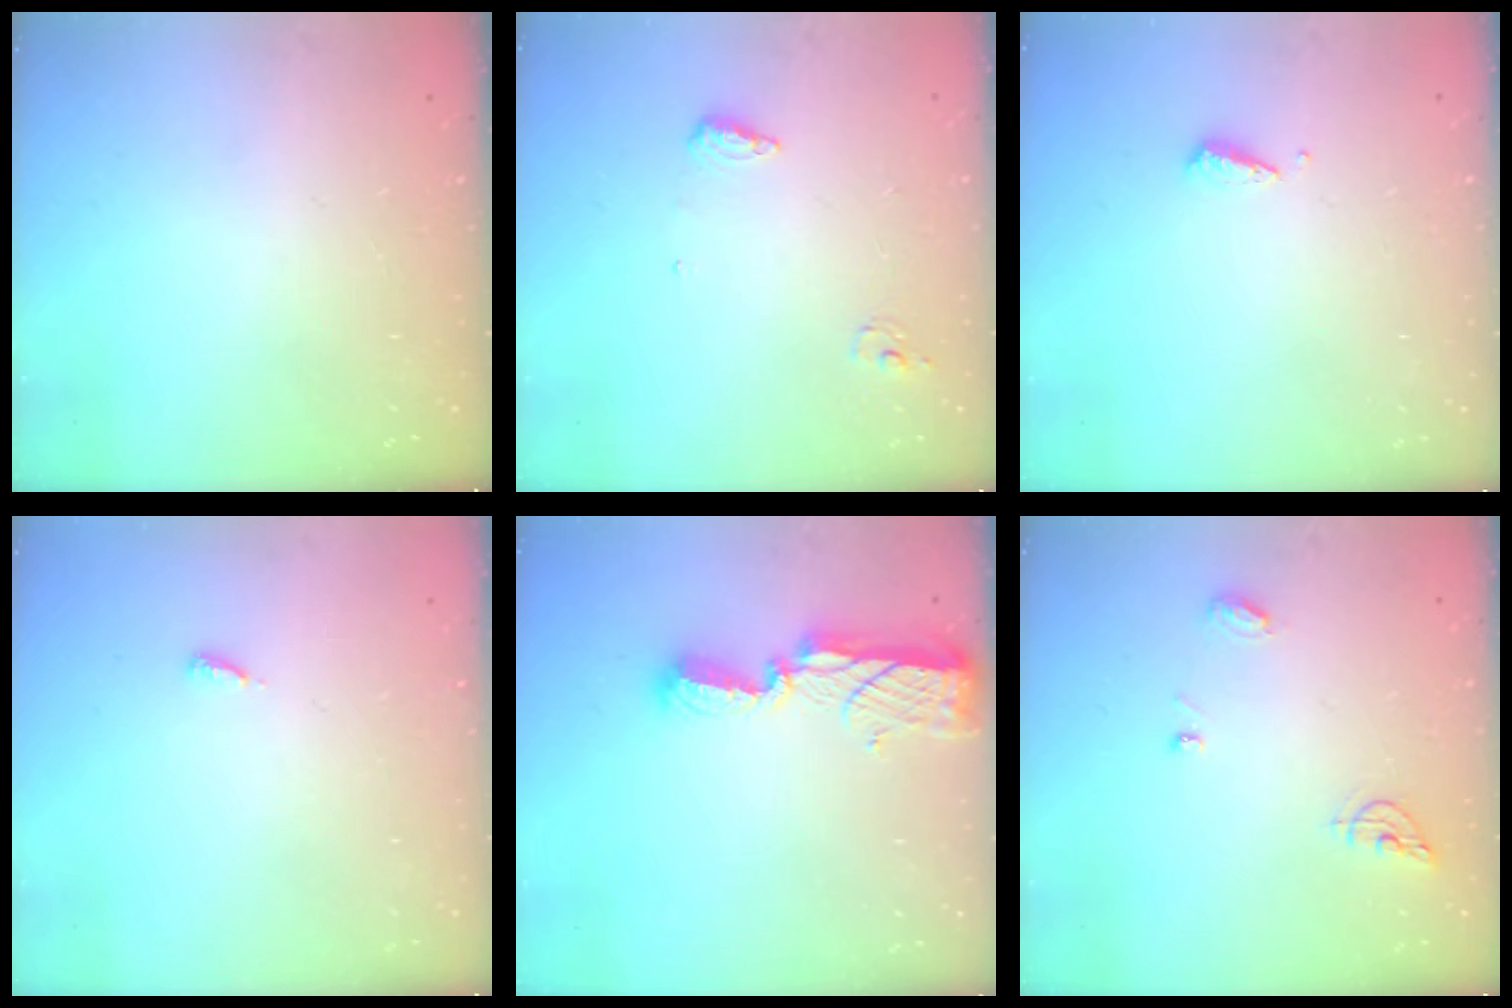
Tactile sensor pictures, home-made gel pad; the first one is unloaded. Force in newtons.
{"total": 6.3, "press": 6.1, "slide": 1.6}
{"total": 2.9, "press": 2.9, "slide": 0.4}
{"total": 2.9, "press": 2.9, "slide": 0.2}
{"total": 8.7, "press": 8.6, "slide": 0.8}
{"total": 6.7, "press": 6.7, "slide": 0.3}